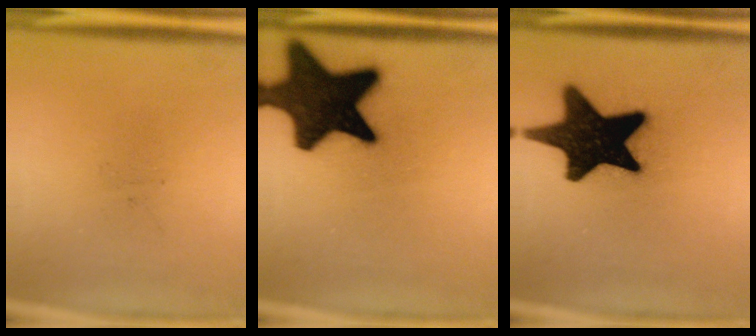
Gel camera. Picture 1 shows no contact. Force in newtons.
{"total": 20.0}
{"total": 19.8}